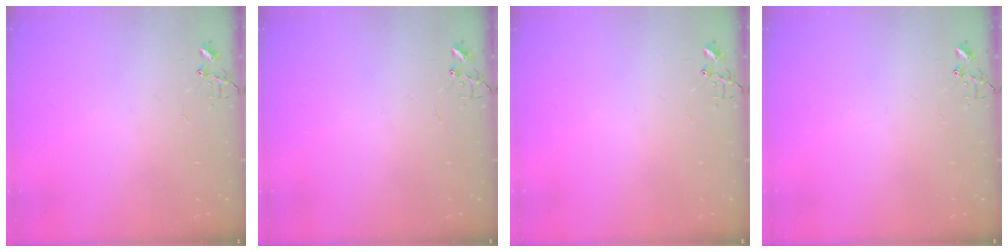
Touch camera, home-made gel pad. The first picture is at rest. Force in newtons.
{"total": 0.0}
{"total": 0.0}
{"total": 0.0}